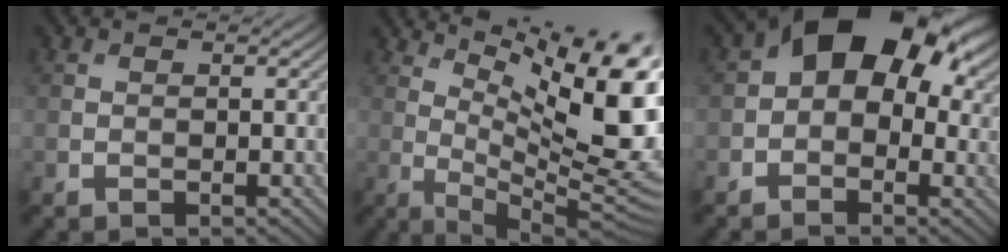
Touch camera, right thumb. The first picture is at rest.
{"total": 16.7, "force": [6.1, 5.2, 14.6], "torque": [-0.216, 0.009, 0.106]}
{"total": 13.2, "force": [3.0, 8.5, 9.6], "torque": [-0.126, 0.013, 0.035]}